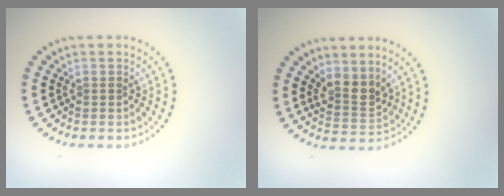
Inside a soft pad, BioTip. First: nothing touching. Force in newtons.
{"total": 2.7, "press": 2.4, "slide": 1.3}